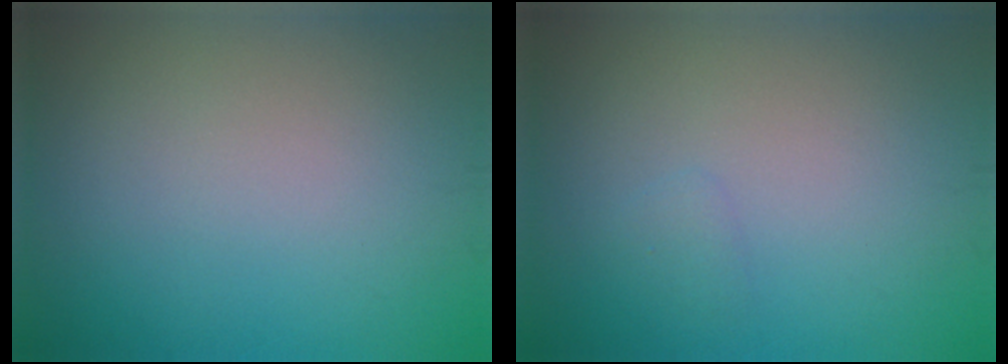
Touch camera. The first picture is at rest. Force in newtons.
{"total": 0.6, "press": 0.6, "slide": 0.0}